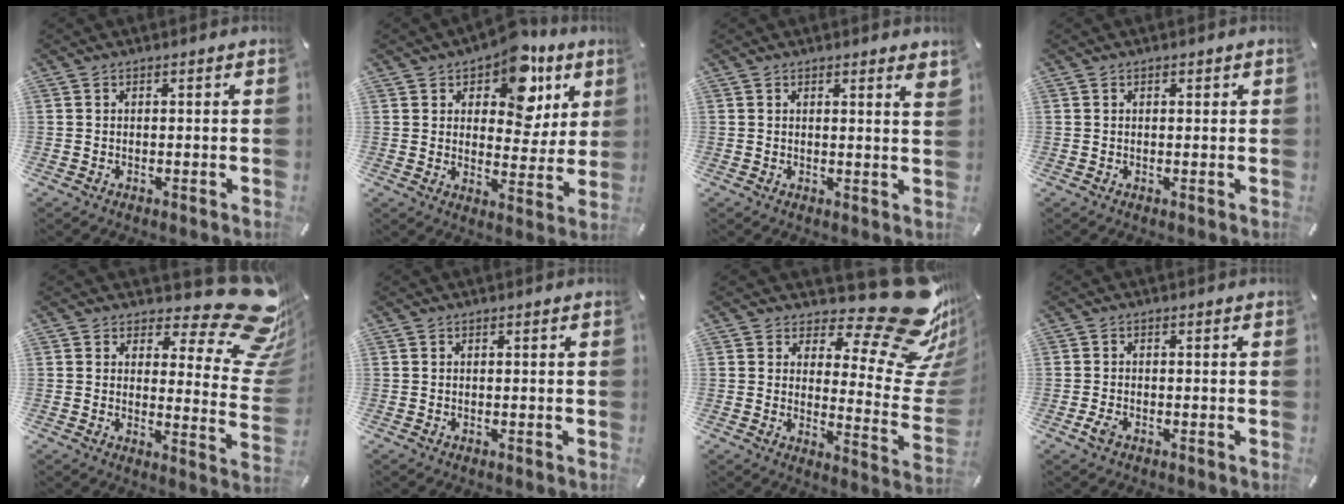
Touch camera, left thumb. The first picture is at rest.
{"total": 13.5, "force": [7.7, 8.0, 7.7], "torque": [-0.109, -0.045, 0.133]}
{"total": 1.4, "force": [1.0, 0.1, 0.9], "torque": [-0.003, -0.008, 0.016]}
{"total": 0.7, "force": [0.3, 0.6, 0.4], "torque": [-0.008, 0.003, 0.004]}
{"total": 18.0, "force": [10.7, 7.2, 12.5], "torque": [-0.157, -0.084, 0.178]}
{"total": 0.0}
{"total": 22.2, "force": [14.6, 7.9, 14.7], "torque": [-0.165, -0.126, 0.237]}
{"total": 2.1, "force": [-1.1, 1.1, 1.4], "torque": [-0.039, -0.004, -0.023]}